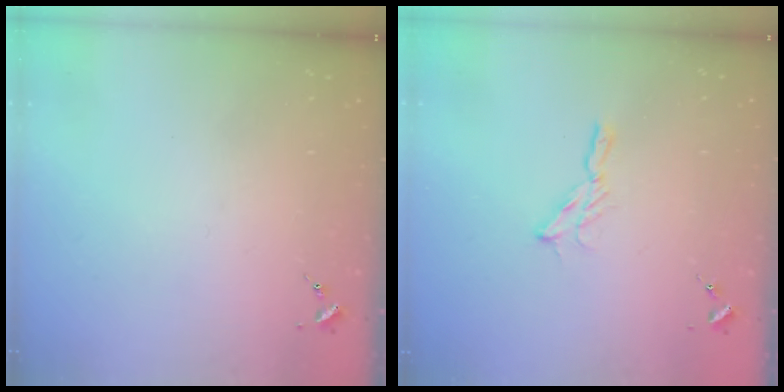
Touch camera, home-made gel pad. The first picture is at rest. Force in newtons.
{"total": 5.4, "press": 5.4, "slide": 0.4}